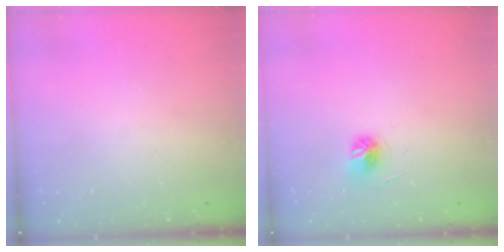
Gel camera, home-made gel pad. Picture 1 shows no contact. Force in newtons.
{"total": 5.2, "press": 5.2, "slide": 0.6}